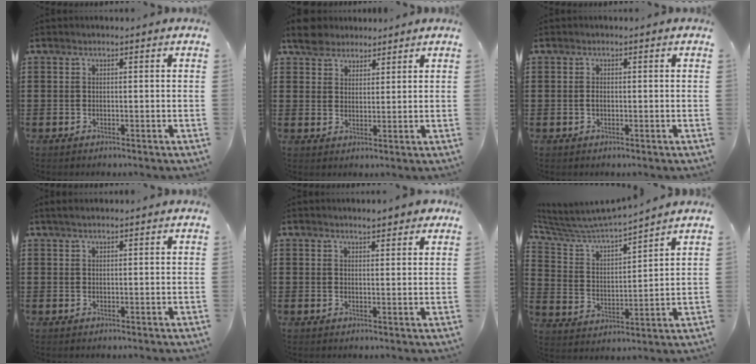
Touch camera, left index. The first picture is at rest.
{"total": 4.8, "force": [4.1, 2.3, 1.0], "torque": [-0.030, -0.001, 0.075]}
{"total": 0.9, "force": [-0.1, 0.5, 0.7], "torque": [-0.017, -0.001, -0.002]}
{"total": 1.0, "force": [0.8, 0.1, 0.6], "torque": [-0.013, 0.002, 0.016]}
{"total": 2.7, "force": [2.4, 0.4, 1.0], "torque": [-0.018, 0.000, 0.044]}
{"total": 6.5, "force": [6.3, 0.5, 1.7], "torque": [-0.066, -0.043, 0.104]}